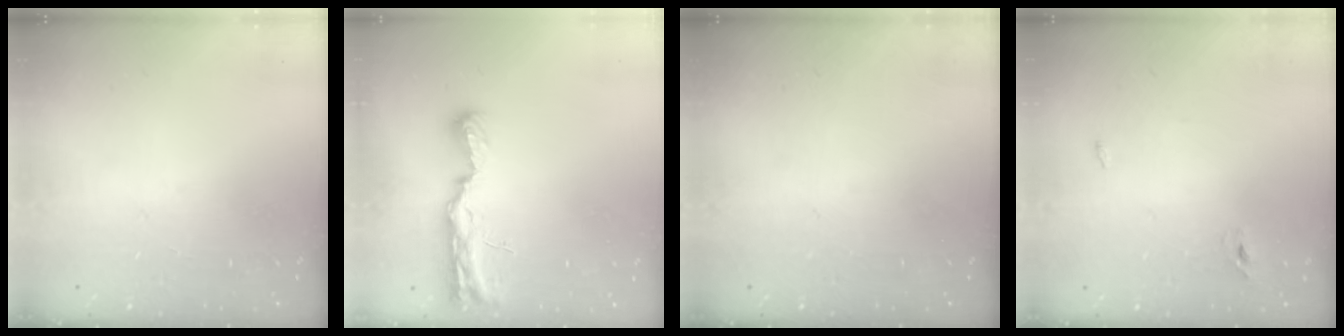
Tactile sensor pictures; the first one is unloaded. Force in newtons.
{"total": 11.3, "press": 10.0, "slide": 5.1}
{"total": 0.0}
{"total": 2.3, "press": 2.1, "slide": 1.0}